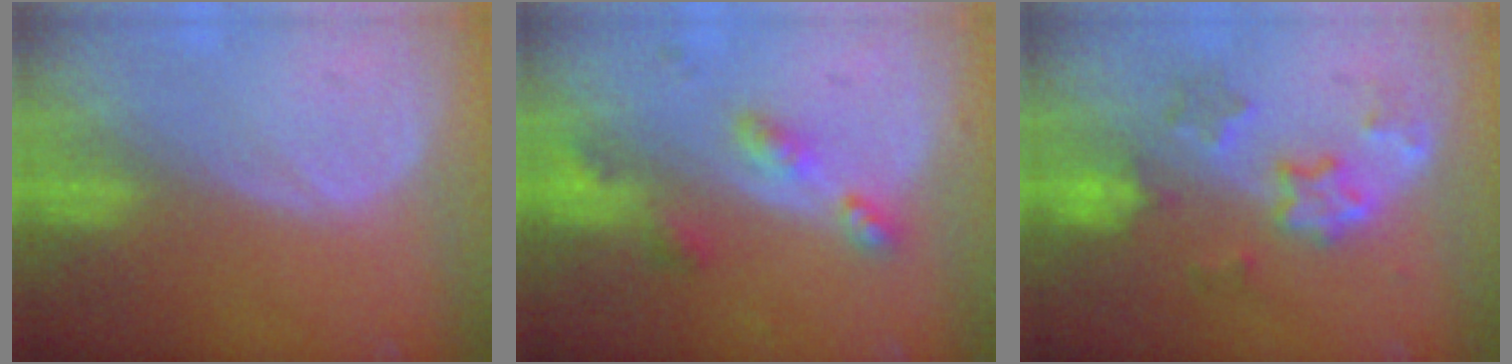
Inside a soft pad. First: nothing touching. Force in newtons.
{"total": 5.3, "press": 4.8, "slide": 2.2}
{"total": 6.1, "press": 6.0, "slide": 1.1}